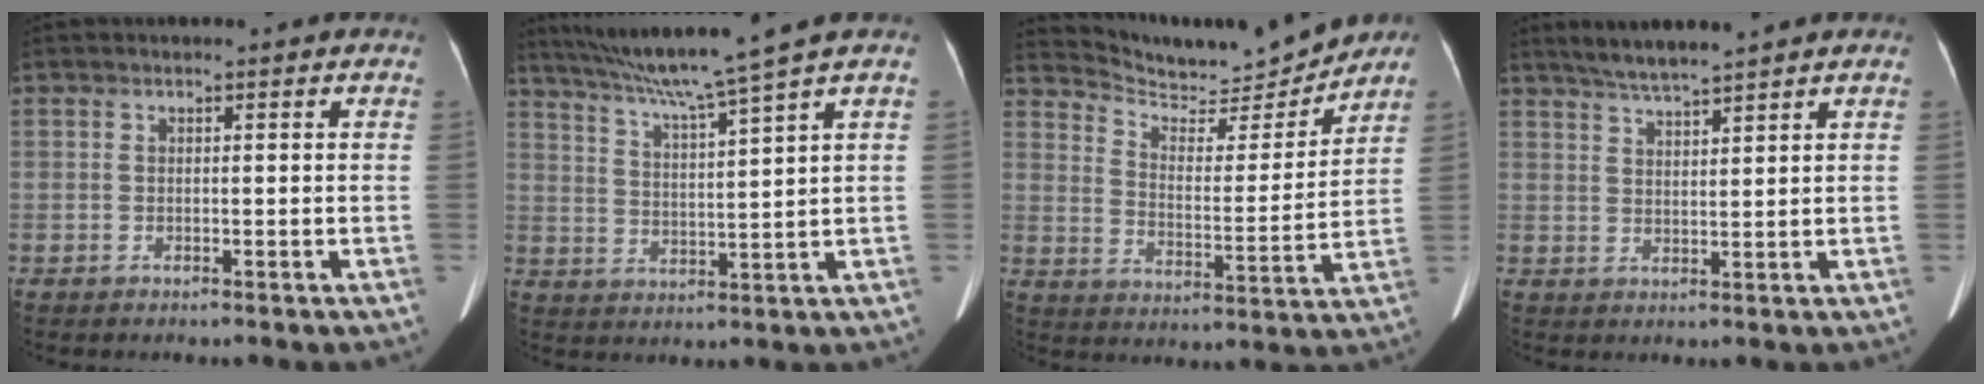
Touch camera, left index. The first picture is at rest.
{"total": 10.8, "force": [8.8, -2.8, 5.7], "torque": [-0.098, -0.004, 0.152]}
{"total": 13.5, "force": [13.0, 1.9, 2.7], "torque": [-0.052, -0.011, 0.202]}
{"total": 5.7, "force": [5.0, -0.4, 2.6], "torque": [-0.052, 0.012, 0.095]}